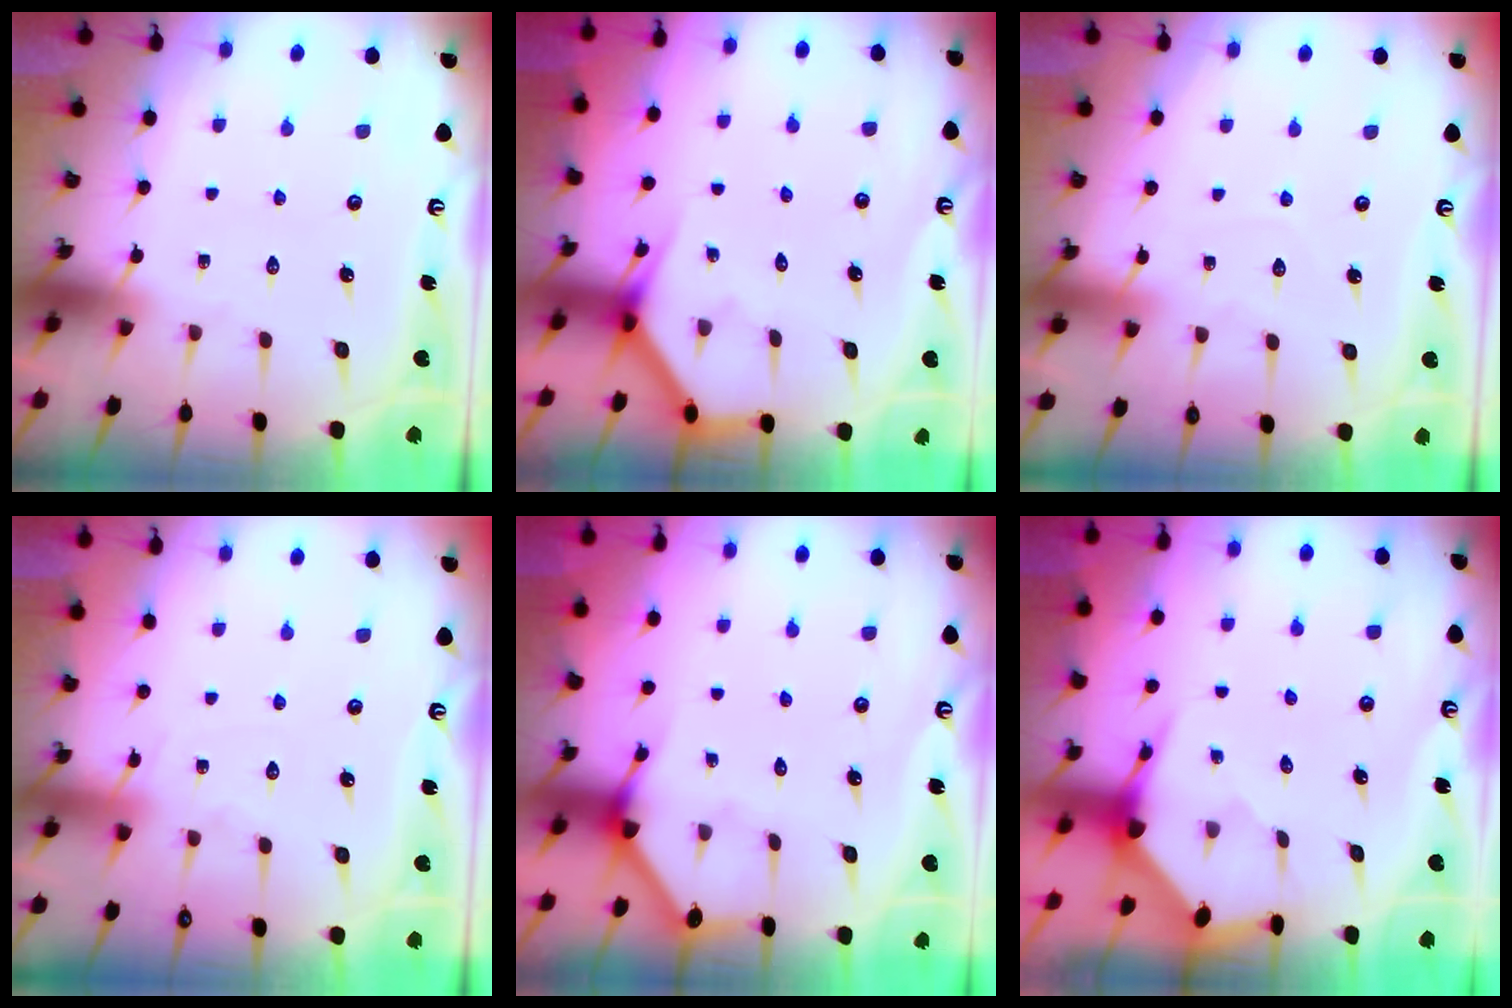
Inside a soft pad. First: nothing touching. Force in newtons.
{"total": 3.7, "press": 3.7, "slide": 0.3}
{"total": 3.5, "press": 3.5, "slide": 0.3}
{"total": 5.8, "press": 5.7, "slide": 0.7}
{"total": 2.5, "press": 2.5, "slide": 0.2}
{"total": 3.6, "press": 3.6, "slide": 0.4}